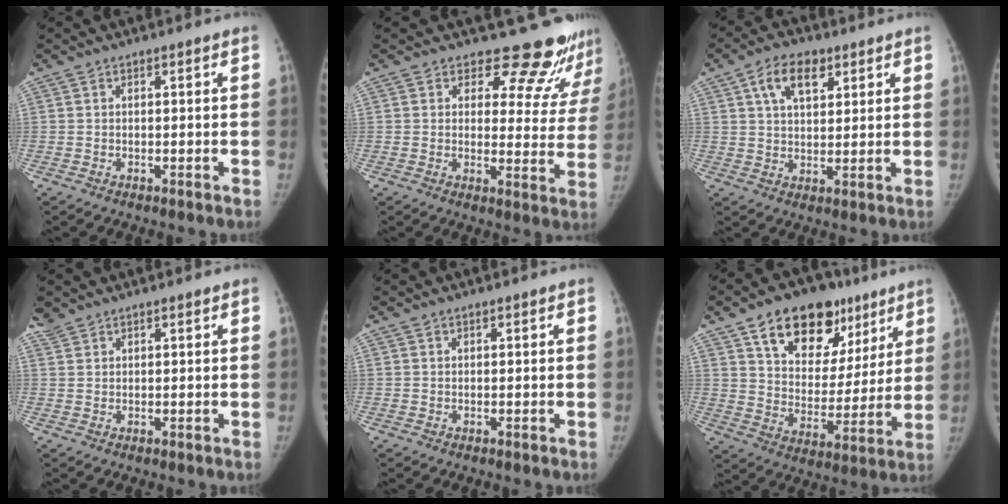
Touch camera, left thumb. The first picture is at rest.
{"total": 14.5, "force": [13.2, 5.3, 2.5], "torque": [0.028, -0.114, 0.136]}
{"total": 8.3, "force": [3.9, 4.9, 5.4], "torque": [-0.068, -0.010, 0.066]}
{"total": 2.1, "force": [1.9, 0.9, 0.0], "torque": [0.006, 0.002, 0.034]}
{"total": 0.0}
{"total": 21.1, "force": [11.9, 13.0, 11.5], "torque": [-0.121, -0.027, 0.190]}